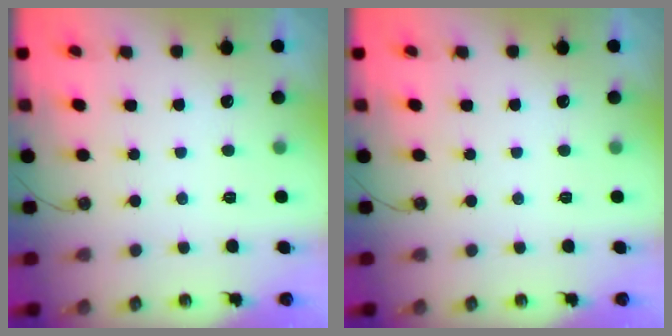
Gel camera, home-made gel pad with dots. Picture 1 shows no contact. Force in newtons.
{"total": 0.0}